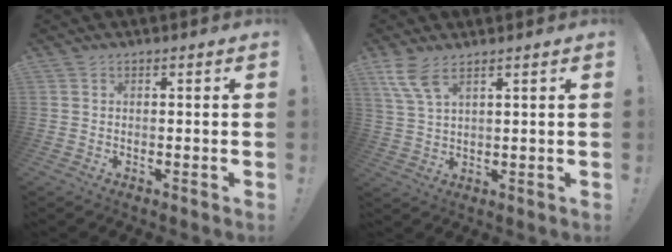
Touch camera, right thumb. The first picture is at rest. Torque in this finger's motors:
{"motor_torque": [0.11, 0.14, 0.58, 0.29, 0.02]}